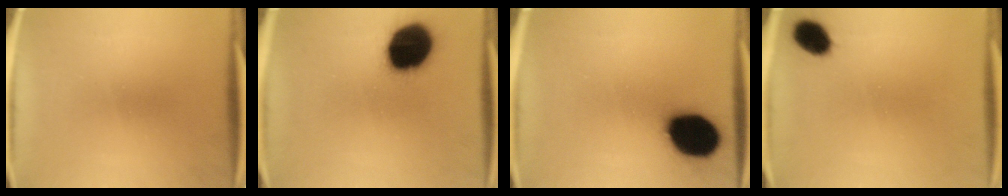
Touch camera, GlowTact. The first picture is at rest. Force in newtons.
{"total": 18.2}
{"total": 19.1}
{"total": 5.9}